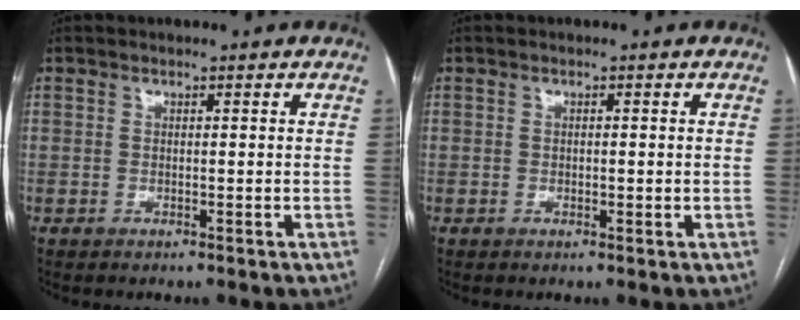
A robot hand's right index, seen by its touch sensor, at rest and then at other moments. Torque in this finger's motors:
{"motor_torque": [-0.12, 0.11, -0.03, 0.00]}